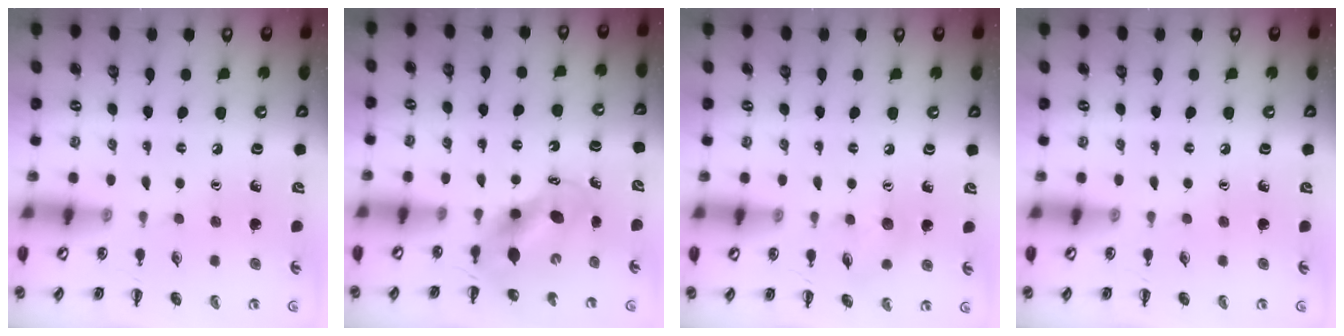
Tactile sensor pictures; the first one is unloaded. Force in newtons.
{"total": 6.4, "press": 6.3, "slide": 0.9}
{"total": 6.6, "press": 6.5, "slide": 1.2}
{"total": 0.0}